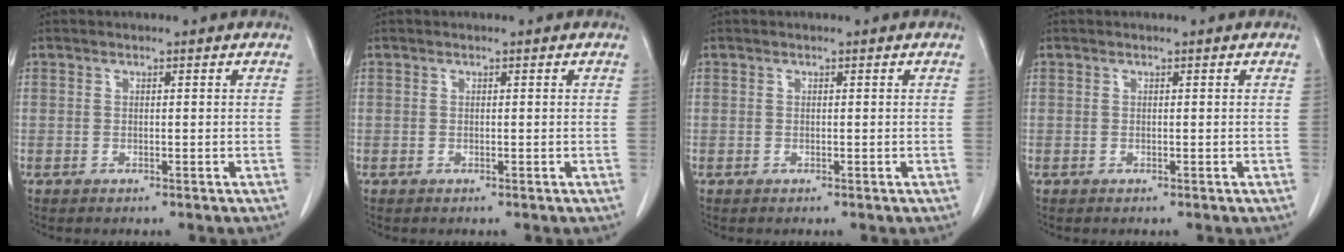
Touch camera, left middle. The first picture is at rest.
{"total": 0.0}
{"total": 0.0}
{"total": 0.0}